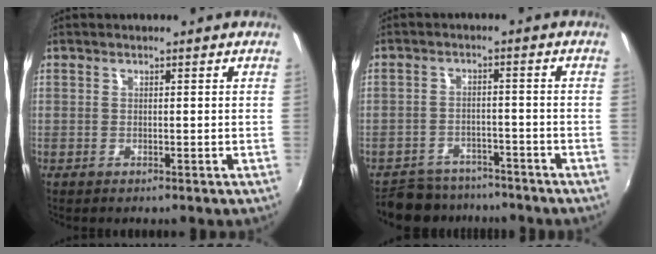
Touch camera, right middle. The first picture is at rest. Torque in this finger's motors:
{"motor_torque": [-0.25, -0.38, -0.08, -0.02]}